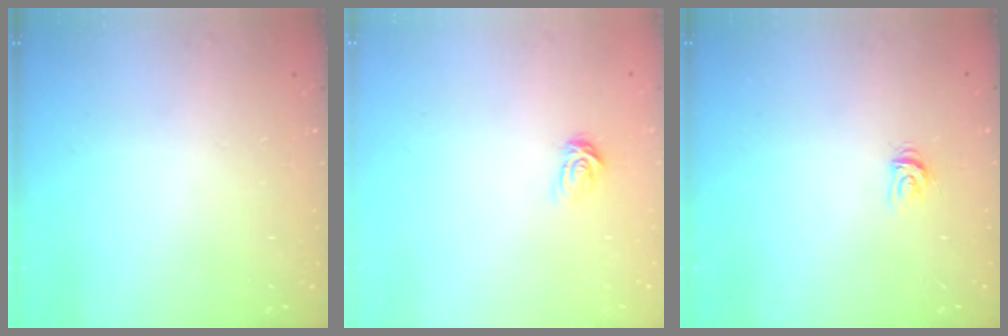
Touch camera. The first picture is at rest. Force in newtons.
{"total": 3.8, "press": 3.8, "slide": 0.4}
{"total": 3.7, "press": 3.7, "slide": 0.1}